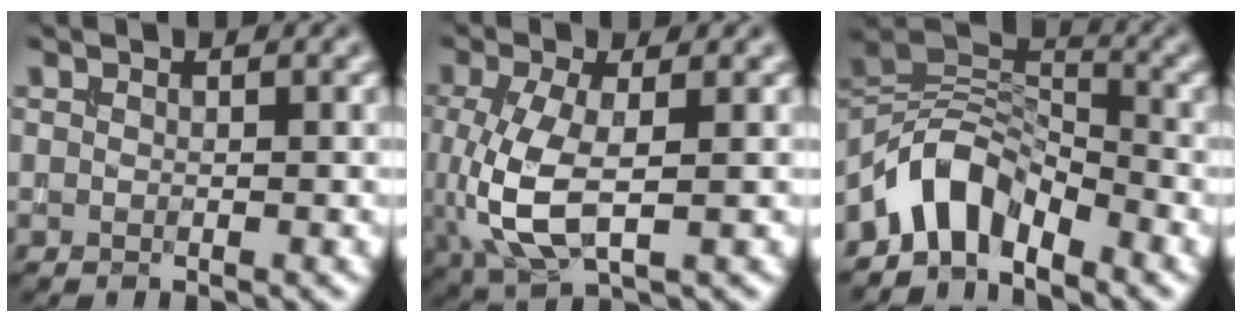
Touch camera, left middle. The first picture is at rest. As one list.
[{"total": 6.1, "force": [-0.5, 2.6, 5.5], "torque": [-0.138, -0.009, -0.004]}, {"total": 5.7, "force": [-4.3, 2.7, 2.6], "torque": [-0.034, 0.007, -0.092]}]